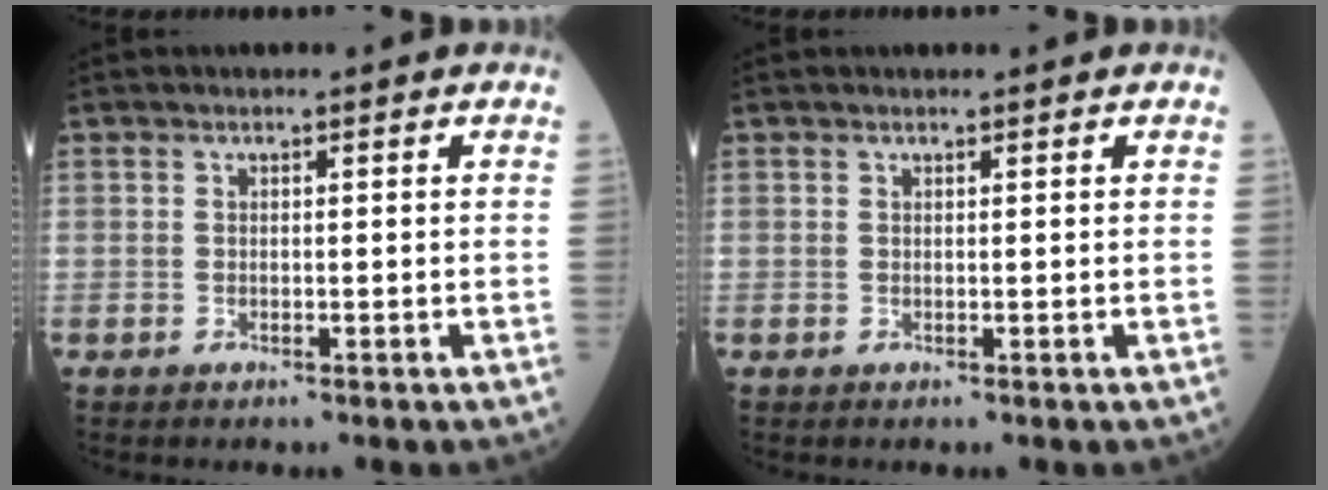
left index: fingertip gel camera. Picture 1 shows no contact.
{"total": 0.7, "force": [0.7, 0.0, 0.1], "torque": [-0.007, 0.005, 0.011]}